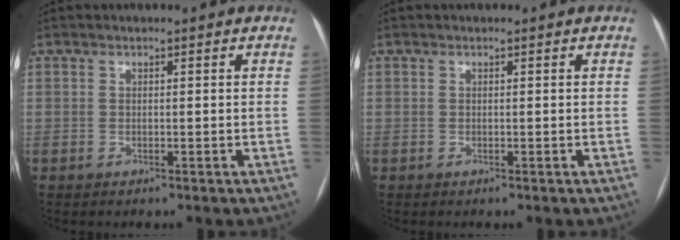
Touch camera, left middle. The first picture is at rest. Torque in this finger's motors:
{"motor_torque": [-0.02, 0.16, 0.00, -0.02]}